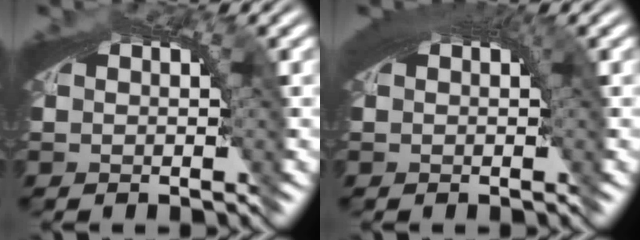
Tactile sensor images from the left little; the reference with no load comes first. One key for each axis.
{"total": 2.8, "fx": 1.3, "fy": 0.8, "fz": 2.4, "tx": -0.025, "ty": 0.013, "tz": 0.015}